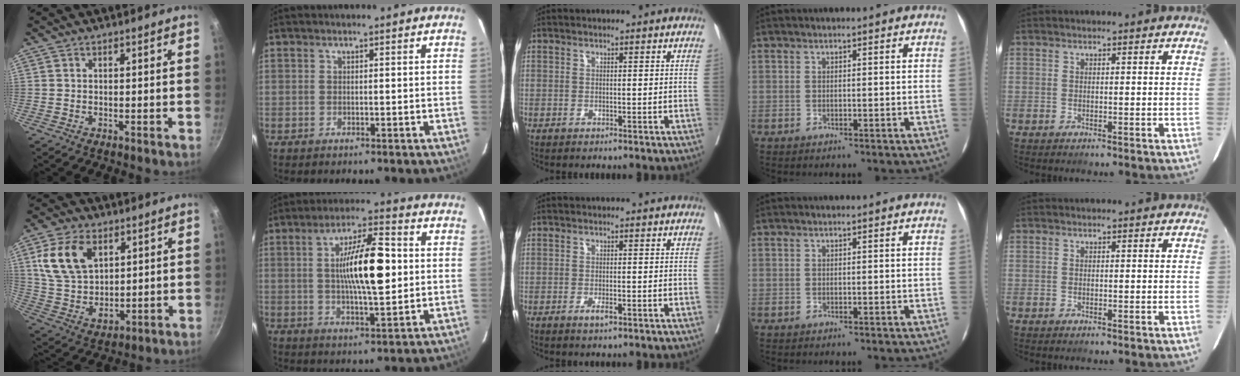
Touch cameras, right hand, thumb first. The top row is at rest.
{"thumb": {"total": 14.4, "force": [5.3, 9.3, 9.6], "torque": [-0.162, -0.020, 0.113]}, "index": {"total": 12.7, "force": [1.1, 2.5, 12.4], "torque": [-0.214, 0.012, 0.017]}, "middle": {"total": 1.6, "force": [-0.8, 0.5, 1.3], "torque": [-0.022, -0.002, -0.011]}}